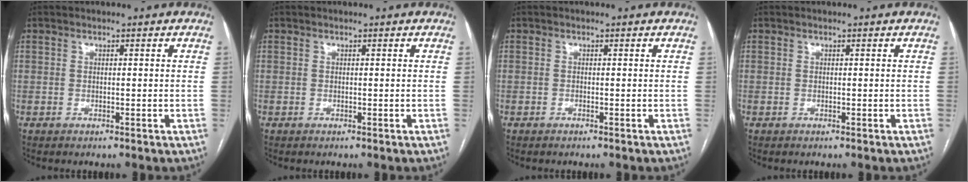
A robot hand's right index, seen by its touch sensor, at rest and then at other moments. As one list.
[{"total": 0.0}, {"total": 0.0}, {"total": 0.0}]